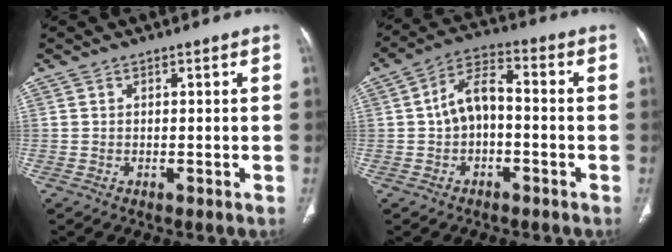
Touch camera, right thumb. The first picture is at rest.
{"total": 7.9, "force": [-0.8, 4.8, 6.2], "torque": [-0.103, 0.035, -0.026]}